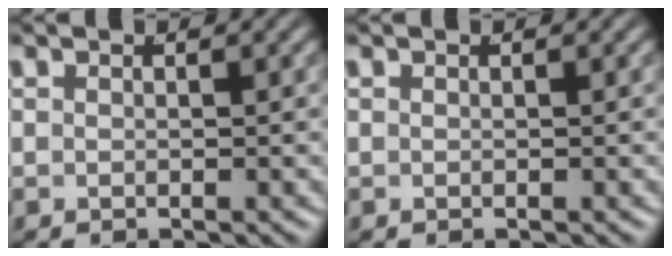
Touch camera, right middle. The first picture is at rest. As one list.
[{"total": 0.0}]